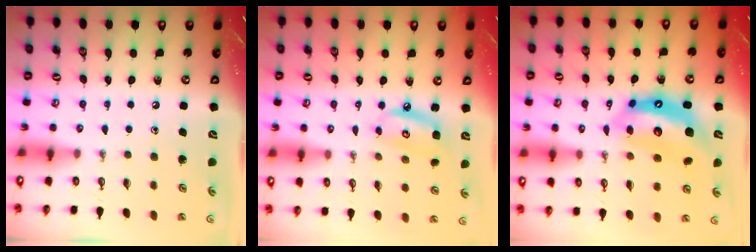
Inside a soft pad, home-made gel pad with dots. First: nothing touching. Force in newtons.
{"total": 7.8, "press": 7.8, "slide": 0.8}
{"total": 13.1, "press": 13.0, "slide": 1.4}